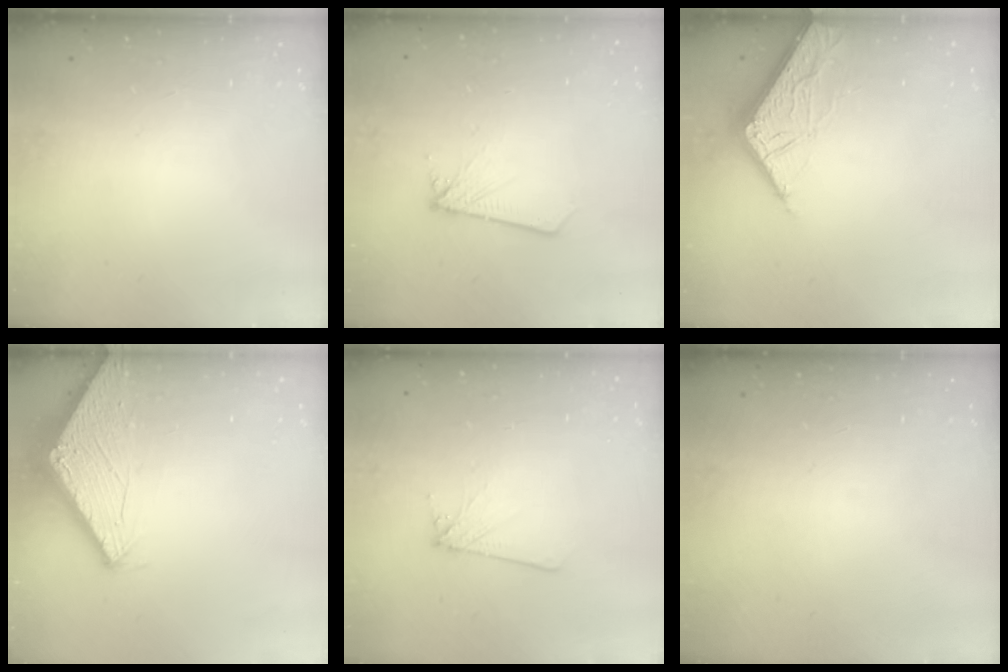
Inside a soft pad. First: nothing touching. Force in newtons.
{"total": 1.9, "press": 1.9, "slide": 0.1}
{"total": 7.0, "press": 6.9, "slide": 0.4}
{"total": 2.8, "press": 2.8, "slide": 0.2}
{"total": 4.3, "press": 4.2, "slide": 0.6}
{"total": 0.0}